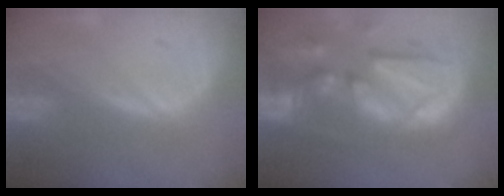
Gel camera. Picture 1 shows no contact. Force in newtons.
{"total": 13.3, "press": 11.4, "slide": 6.9}